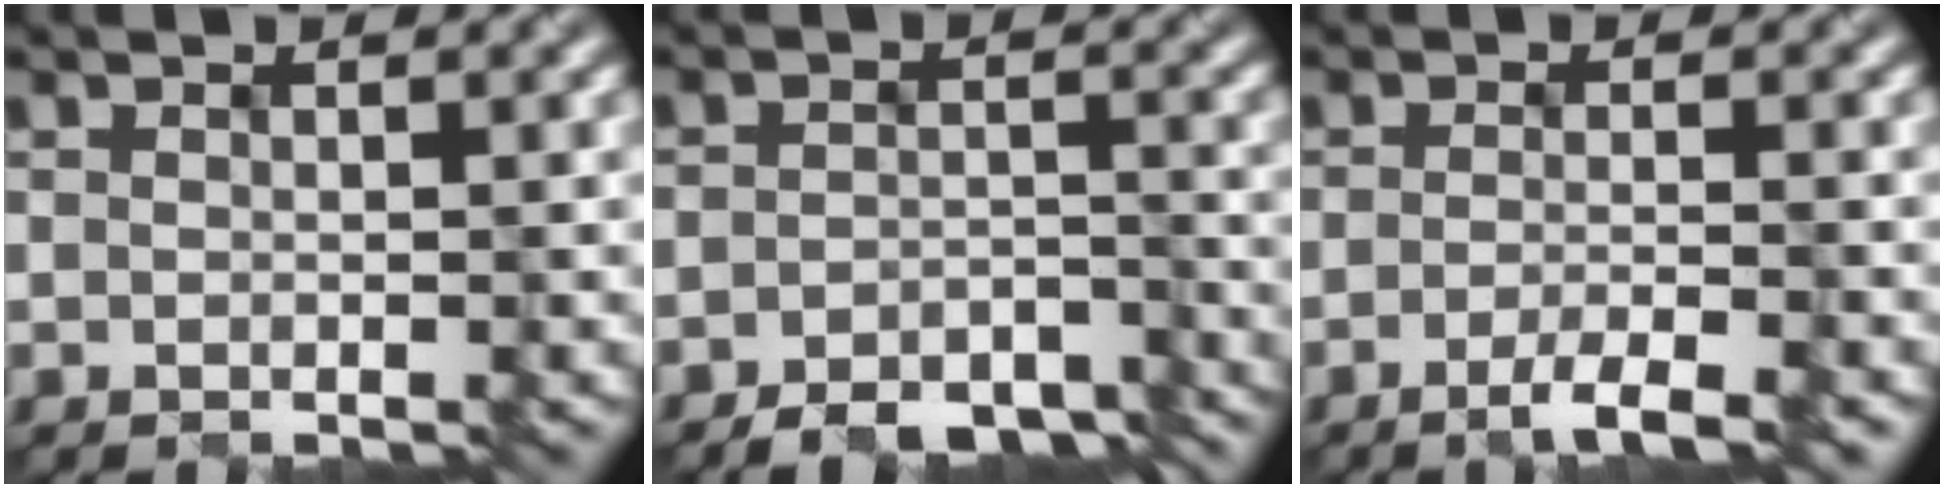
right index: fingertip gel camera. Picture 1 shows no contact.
{"total": 5.1, "force": [-4.7, 1.4, 1.4], "torque": [-0.017, -0.006, -0.068]}
{"total": 2.8, "force": [-1.9, 0.4, 2.1], "torque": [-0.028, -0.003, -0.040]}